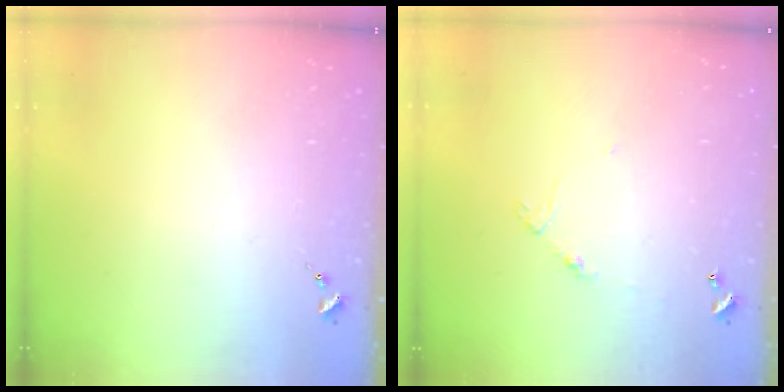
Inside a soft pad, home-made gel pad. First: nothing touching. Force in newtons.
{"total": 4.6, "press": 4.6, "slide": 0.3}